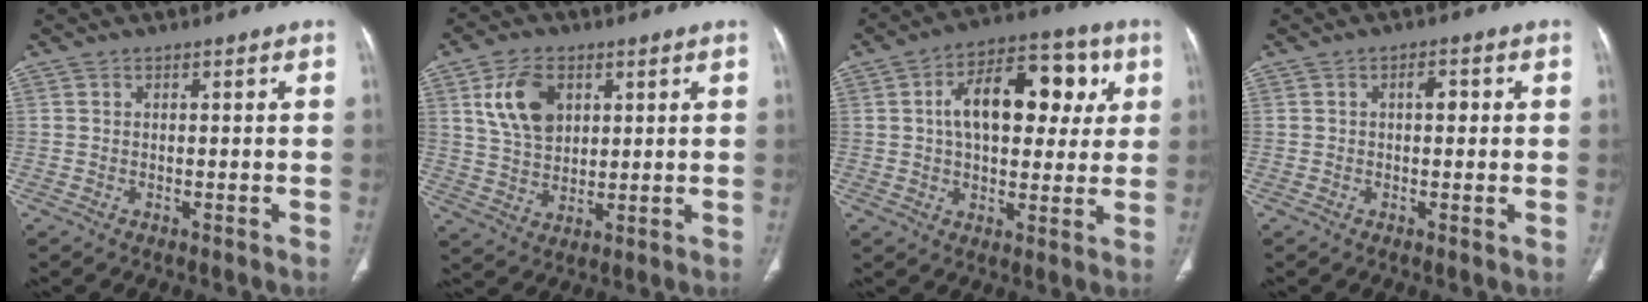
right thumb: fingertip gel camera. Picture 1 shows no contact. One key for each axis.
{"total": 9.9, "fx": 3.8, "fy": 6.5, "fz": 6.5, "tx": -0.102, "ty": -0.013, "tz": 0.078}
{"total": 17.3, "fx": 4.0, "fy": 10.0, "fz": 13.6, "tx": -0.166, "ty": 0.021, "tz": 0.055}
{"total": 3.2, "fx": 0.4, "fy": 1.3, "fz": 2.9, "tx": -0.040, "ty": 0.000, "tz": 0.003}